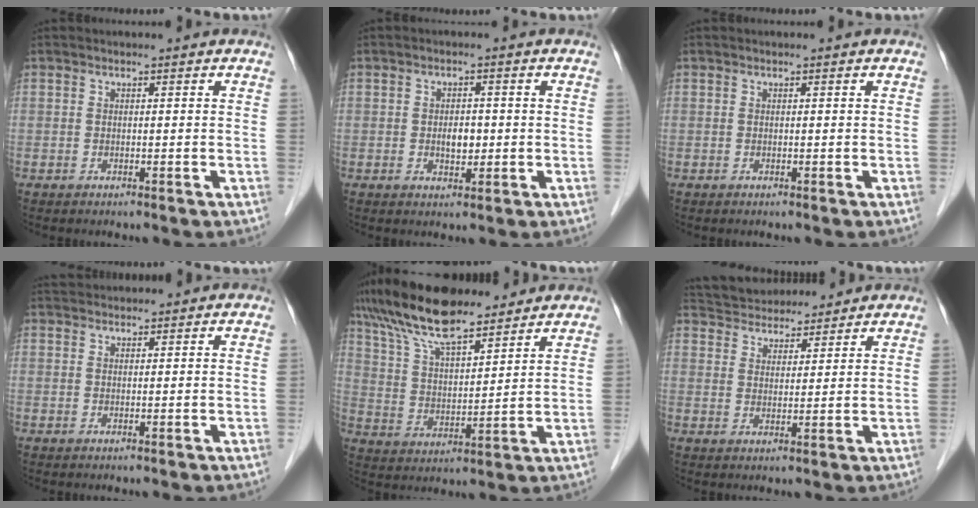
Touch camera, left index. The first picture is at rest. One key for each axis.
{"total": 2.8, "fx": -0.3, "fy": 1.7, "fz": 2.3, "tx": -0.038, "ty": 0.000, "tz": -0.001}
{"total": 0.0}
{"total": 3.4, "fx": 3.3, "fy": 0.5, "fz": 0.5, "tx": -0.008, "ty": 0.035, "tz": 0.055}
{"total": 13.6, "fx": 11.3, "fy": 3.0, "fz": 7.0, "tx": -0.134, "ty": 0.026, "tz": 0.206}
{"total": 11.1, "fx": 10.5, "fy": 2.8, "fz": 2.5, "tx": -0.042, "ty": 0.030, "tz": 0.168}